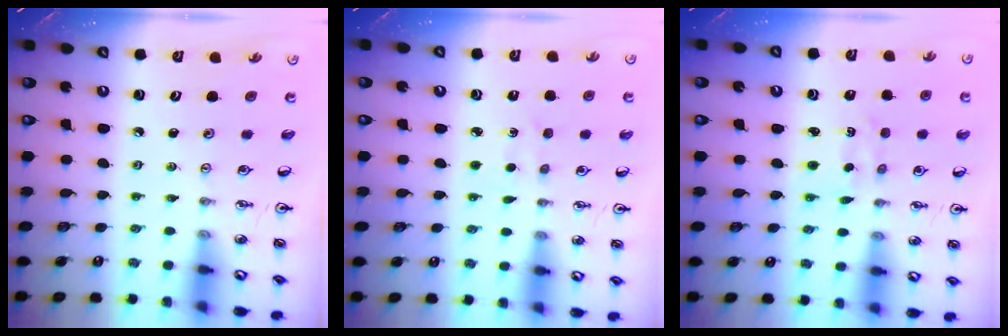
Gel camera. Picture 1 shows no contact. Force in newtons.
{"total": 3.0, "press": 3.0, "slide": 0.4}
{"total": 1.8, "press": 1.8, "slide": 0.5}